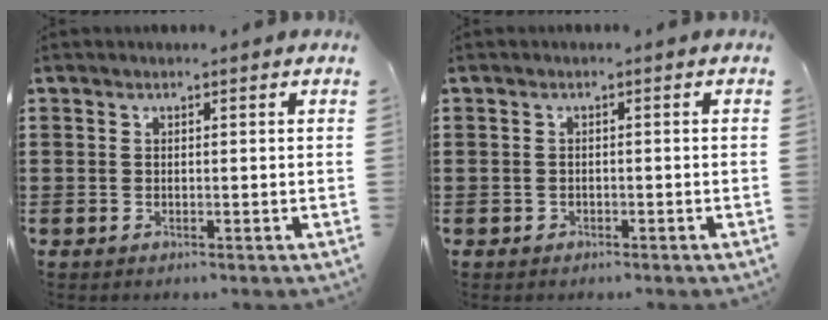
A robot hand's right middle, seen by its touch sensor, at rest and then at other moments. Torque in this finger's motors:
{"motor_torque": [0.15, 0.35, -0.02, -0.01]}